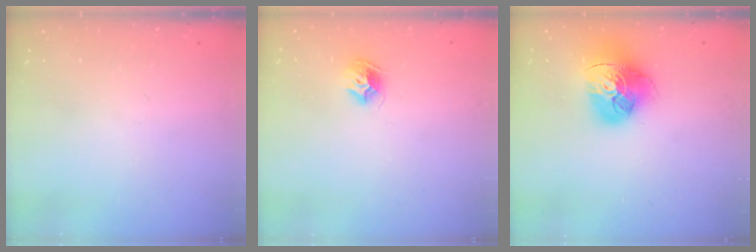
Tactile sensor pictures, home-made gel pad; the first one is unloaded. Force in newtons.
{"total": 8.0, "press": 7.9, "slide": 0.5}
{"total": 16.7, "press": 16.6, "slide": 1.8}